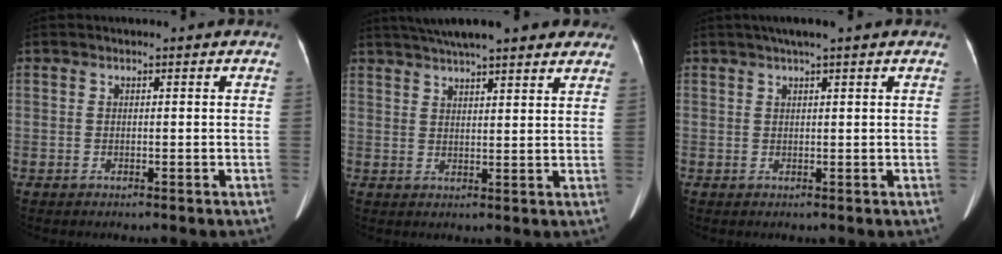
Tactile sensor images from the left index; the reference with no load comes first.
{"total": 16.6, "force": [13.7, 3.1, 8.9], "torque": [-0.139, 0.042, 0.181]}
{"total": 3.6, "force": [2.6, -0.3, 2.5], "torque": [-0.043, 0.022, 0.043]}